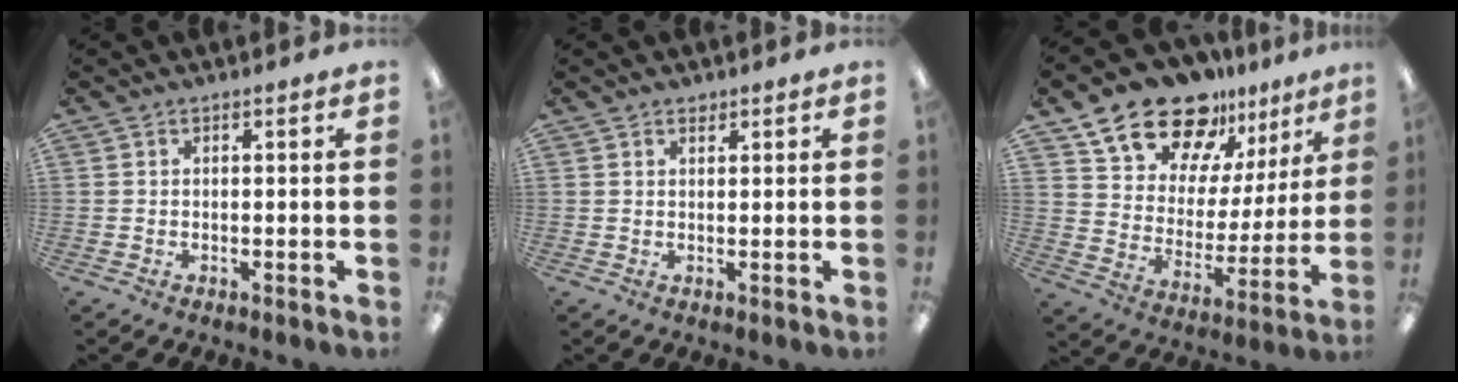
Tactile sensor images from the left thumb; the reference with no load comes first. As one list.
[{"total": 1.1, "force": [0.9, 0.7, 0.0], "torque": [0.007, -0.003, 0.015]}, {"total": 18.9, "force": [14.7, 10.1, 6.3], "torque": [-0.128, -0.096, 0.268]}]